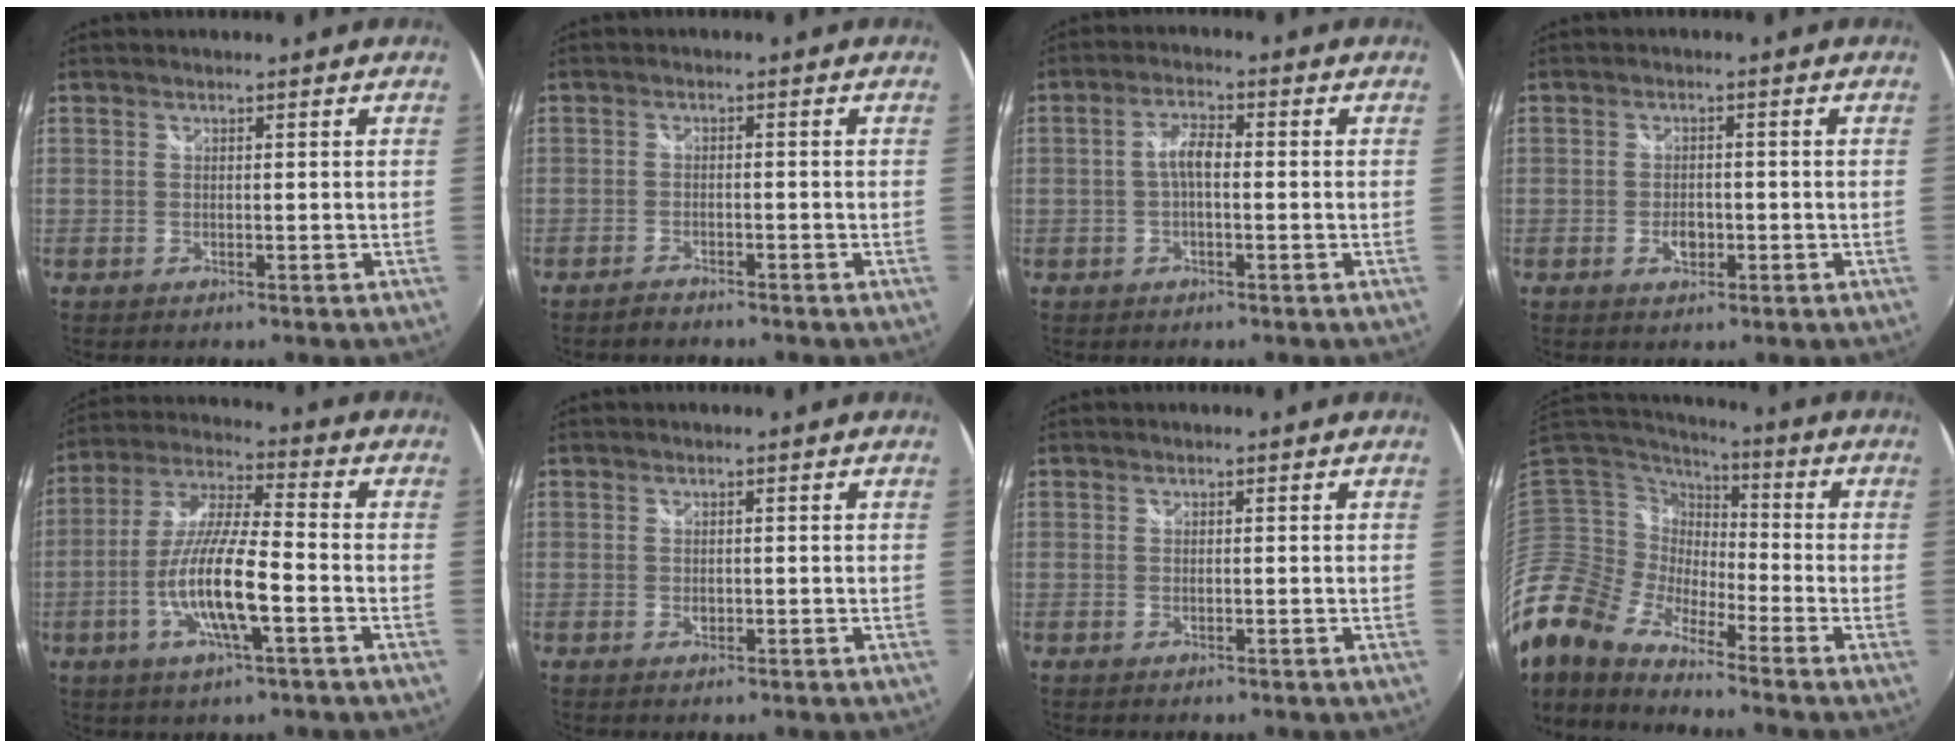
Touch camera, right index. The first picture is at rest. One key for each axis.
{"total": 2.1, "fx": -2.0, "fy": 0.5, "fz": 0.3, "tx": -0.016, "ty": -0.001, "tz": -0.038}
{"total": 3.6, "fx": -0.5, "fy": 1.3, "fz": 3.3, "tx": -0.066, "ty": 0.012, "tz": -0.010}
{"total": 2.8, "fx": -1.0, "fy": 1.9, "fz": 1.8, "tx": -0.032, "ty": -0.001, "tz": -0.018}
{"total": 13.1, "fx": -4.3, "fy": 2.2, "fz": 12.2, "tx": -0.248, "ty": -0.006, "tz": -0.084}
{"total": 0.7, "fx": -0.1, "fy": 0.6, "fz": 0.3, "tx": -0.004, "ty": -0.001, "tz": -0.001}
{"total": 0.0}
{"total": 13.0, "fx": -10.6, "fy": 4.6, "fz": 5.9, "tx": -0.107, "ty": -0.005, "tz": -0.226}